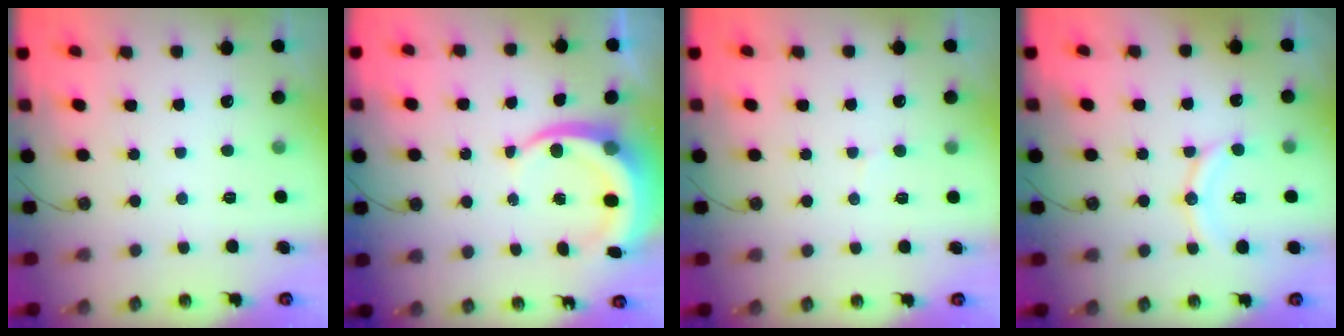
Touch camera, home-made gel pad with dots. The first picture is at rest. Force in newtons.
{"total": 8.6, "press": 8.4, "slide": 1.5}
{"total": 5.8, "press": 5.8, "slide": 0.5}
{"total": 11.8, "press": 11.7, "slide": 1.2}